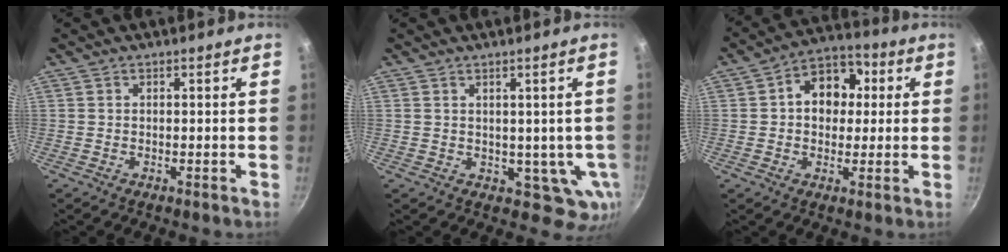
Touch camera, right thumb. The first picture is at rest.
{"total": 6.1, "force": [0.5, 4.2, 4.4], "torque": [-0.040, -0.009, 0.016]}
{"total": 11.0, "force": [1.7, 8.5, 6.8], "torque": [-0.051, 0.020, 0.010]}